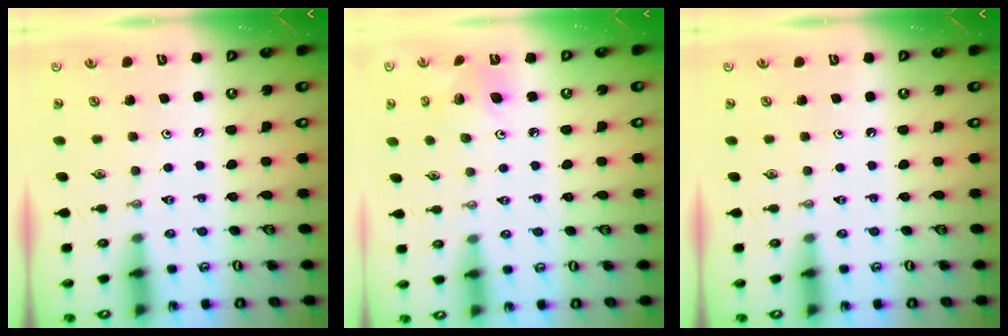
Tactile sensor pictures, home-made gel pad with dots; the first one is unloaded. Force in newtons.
{"total": 6.4, "press": 6.4, "slide": 0.3}
{"total": 0.0}